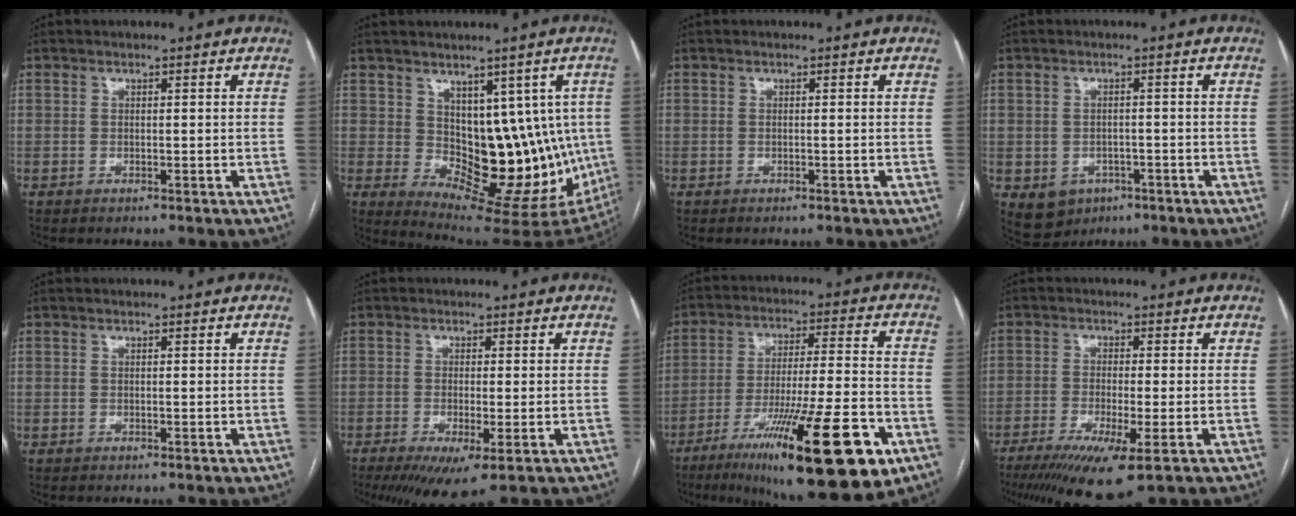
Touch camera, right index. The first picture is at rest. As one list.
[{"total": 13.8, "force": [1.0, 7.9, 11.3], "torque": [-0.130, 0.008, 0.039]}, {"total": 0.0}, {"total": 6.4, "force": [-2.8, 5.4, 2.0], "torque": [-0.037, 0.006, -0.028]}, {"total": 0.0}, {"total": 6.5, "force": [-3.4, 1.1, 5.5], "torque": [-0.083, -0.017, -0.050]}, {"total": 24.2, "force": [-12.9, 3.0, 20.3], "torque": [-0.271, -0.032, -0.201]}, {"total": 10.9, "force": [-6.4, 1.1, 8.8], "torque": [-0.141, -0.029, -0.101]}]